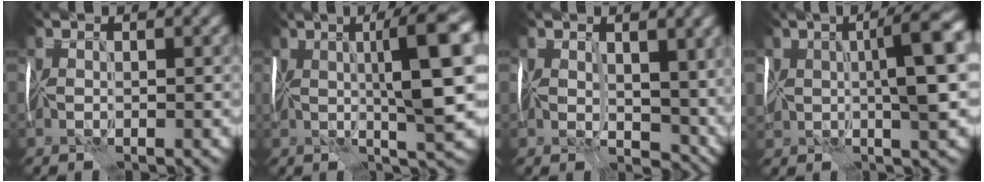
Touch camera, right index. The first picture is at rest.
{"total": 9.6, "force": [1.1, 1.5, 9.4], "torque": [-0.127, 0.016, 0.020]}
{"total": 6.1, "force": [1.1, 3.7, 4.8], "torque": [-0.079, -0.014, 0.030]}
{"total": 8.1, "force": [0.9, 2.4, 7.7], "torque": [-0.124, 0.012, 0.022]}